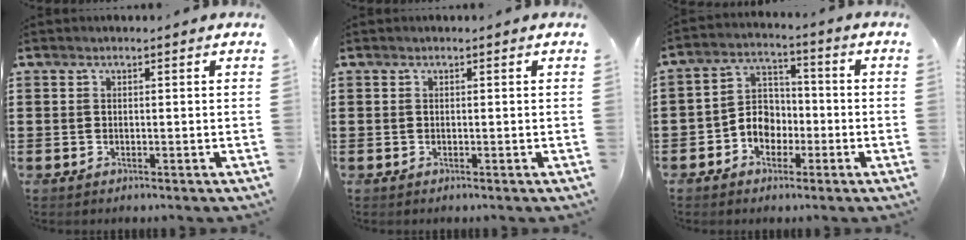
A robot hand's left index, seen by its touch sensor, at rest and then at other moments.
{"total": 0.0}
{"total": 5.6, "force": [-2.5, 4.6, 2.0], "torque": [-0.055, 0.012, -0.052]}